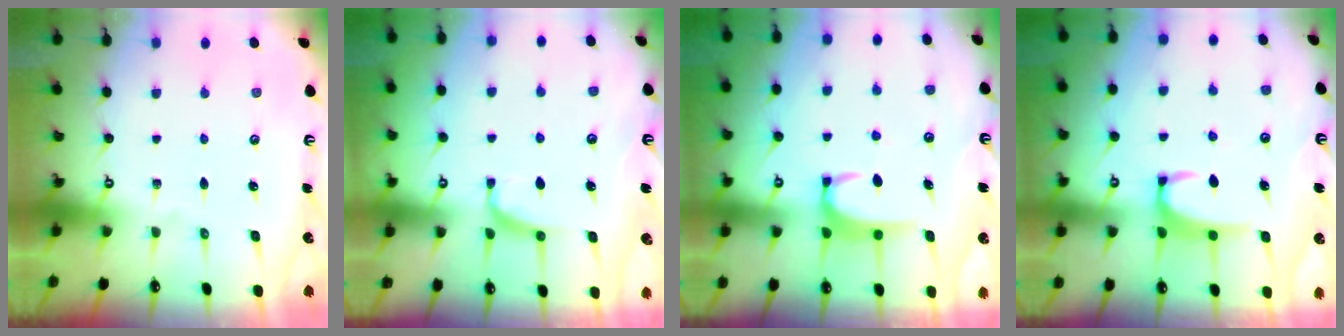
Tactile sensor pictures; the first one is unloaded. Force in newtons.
{"total": 0.9, "press": 0.8, "slide": 0.4}
{"total": 2.7, "press": 2.7, "slide": 0.4}
{"total": 2.2, "press": 2.1, "slide": 0.6}